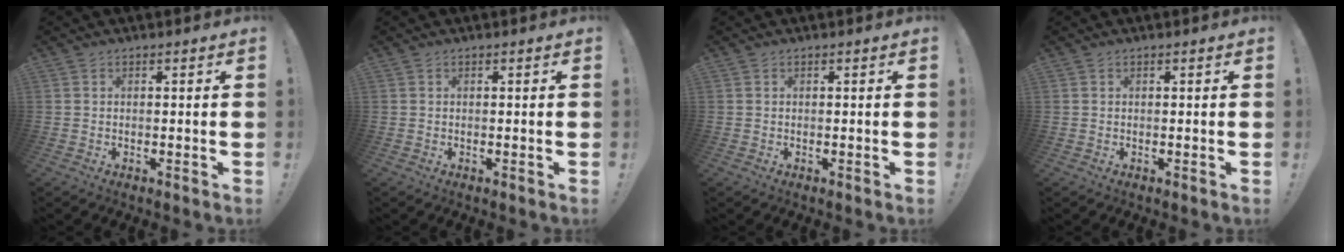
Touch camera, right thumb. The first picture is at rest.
{"total": 0.0}
{"total": 0.0}
{"total": 0.0}